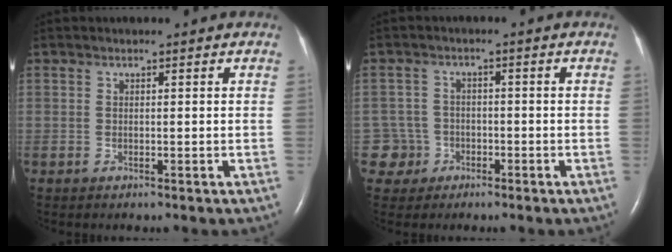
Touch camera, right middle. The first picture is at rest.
{"total": 4.3, "force": [-1.9, 3.8, -0.7], "torque": [0.021, 0.015, -0.034]}